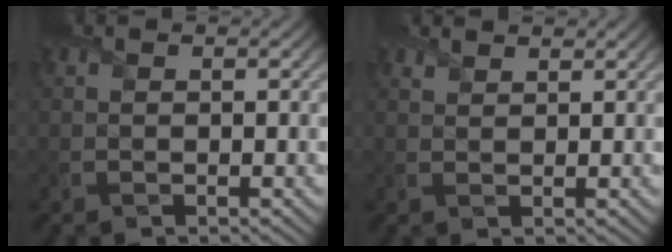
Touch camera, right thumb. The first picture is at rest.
{"total": 1.5, "force": [1.4, 0.3, 0.4], "torque": [-0.015, 0.000, 0.031]}